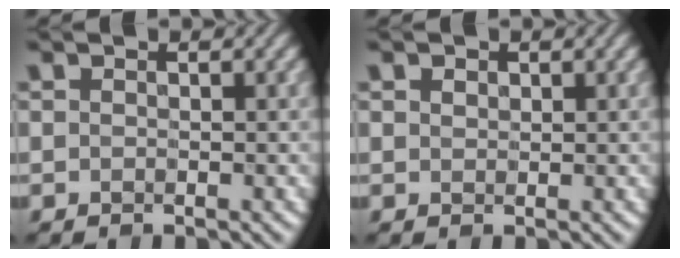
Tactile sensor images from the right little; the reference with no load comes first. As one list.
[{"total": 0.8, "force": [0.4, 0.7, 0.3], "torque": [-0.010, 0.002, 0.011]}]